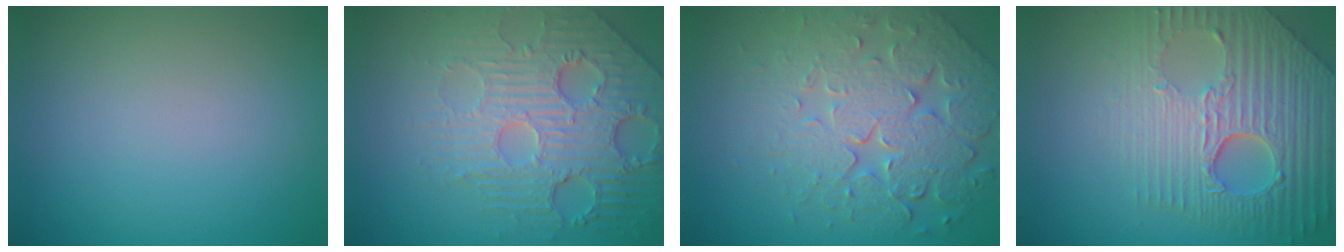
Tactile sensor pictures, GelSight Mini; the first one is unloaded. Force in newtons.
{"total": 7.3, "press": 5.4, "slide": 4.9}
{"total": 8.0, "press": 5.8, "slide": 5.5}
{"total": 9.0, "press": 6.1, "slide": 6.7}